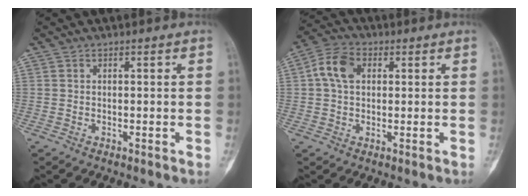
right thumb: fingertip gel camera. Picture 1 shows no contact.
{"total": 7.0, "force": [1.5, 4.8, 4.9], "torque": [-0.090, 0.017, 0.022]}